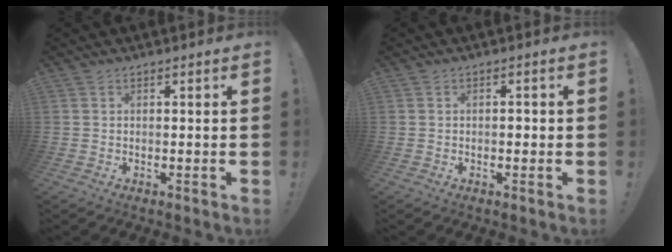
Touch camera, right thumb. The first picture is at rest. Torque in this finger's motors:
{"motor_torque": [0.48, -0.17, 0.21, -0.30, -0.01]}